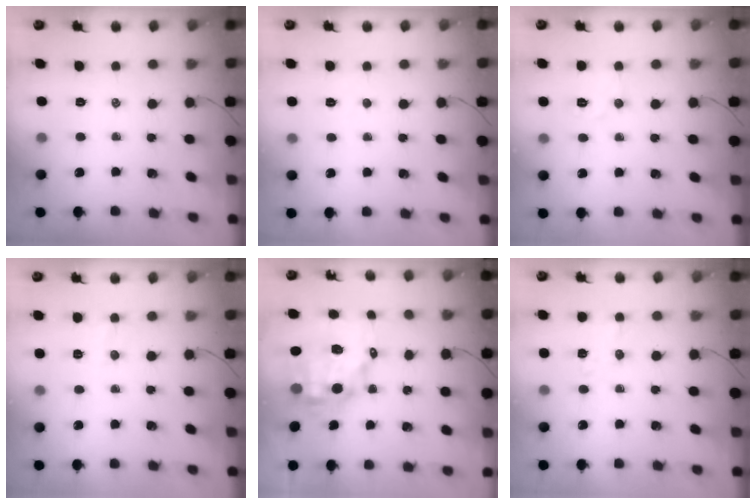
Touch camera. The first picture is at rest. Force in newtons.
{"total": 1.8, "press": 1.7, "slide": 0.5}
{"total": 4.8, "press": 4.7, "slide": 1.0}
{"total": 4.7, "press": 4.6, "slide": 0.8}
{"total": 12.4, "press": 12.1, "slide": 2.9}
{"total": 6.2, "press": 6.1, "slide": 1.3}